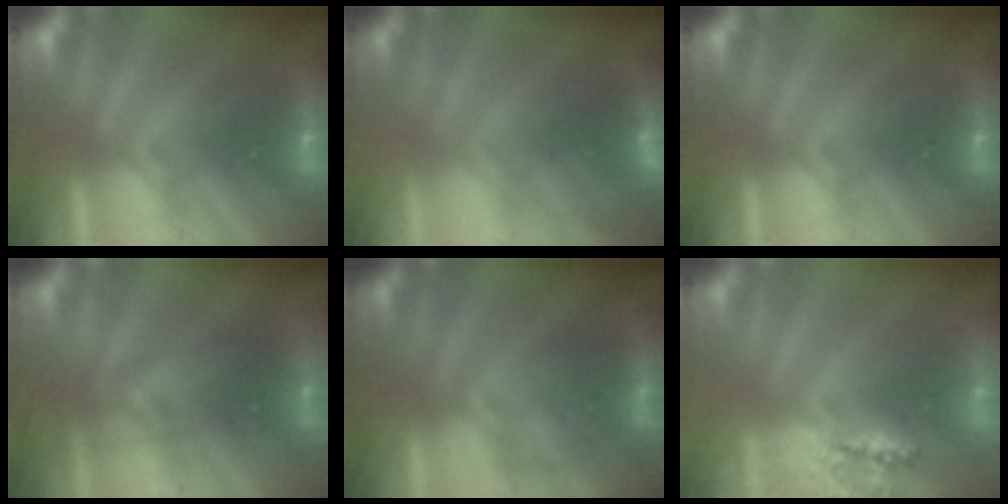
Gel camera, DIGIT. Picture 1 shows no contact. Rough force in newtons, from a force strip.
{"total": 2.9}
{"total": 0.0}
{"total": 2.9}
{"total": 2.4}
{"total": 2.3}